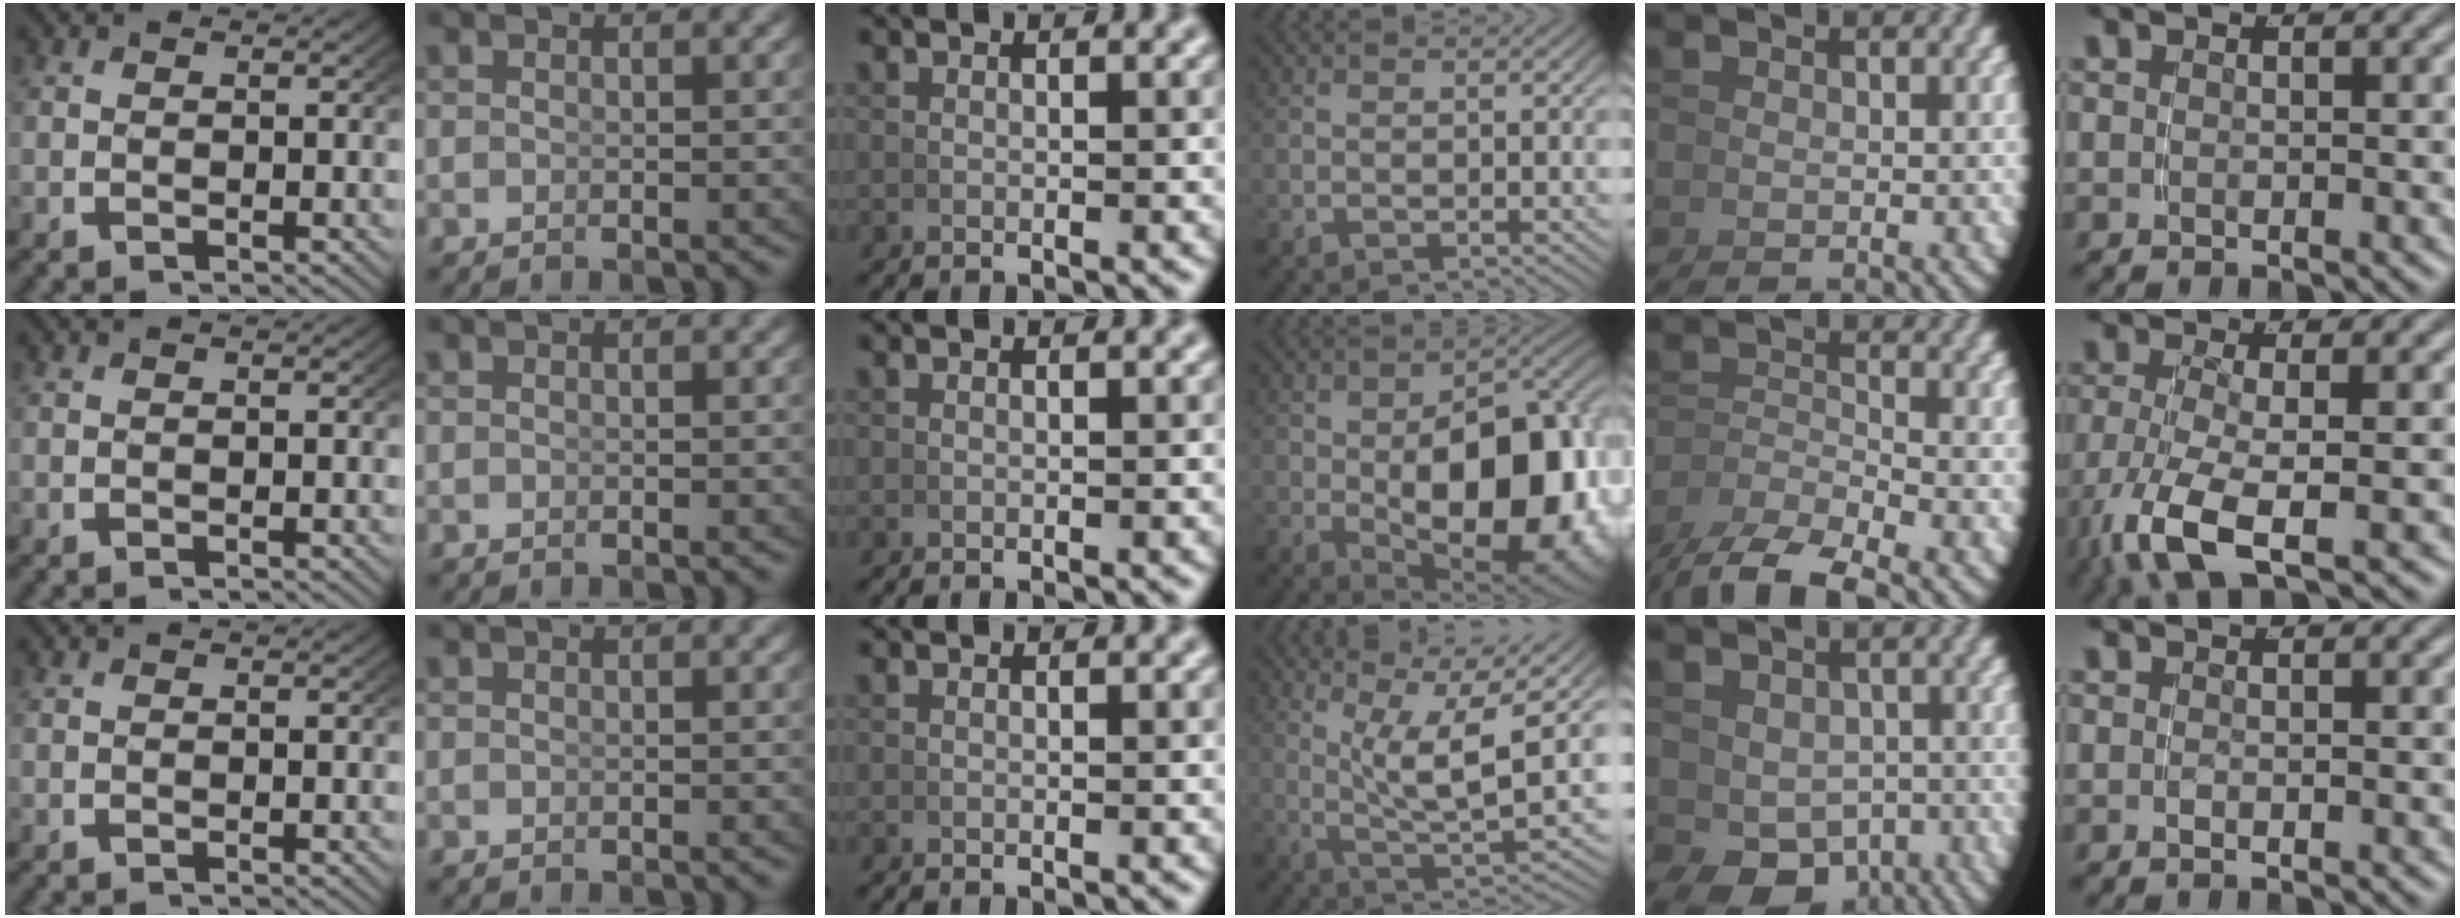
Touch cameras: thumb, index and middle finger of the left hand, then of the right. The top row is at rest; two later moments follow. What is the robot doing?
{"motion": "lift_and_place", "object": "bowl"}